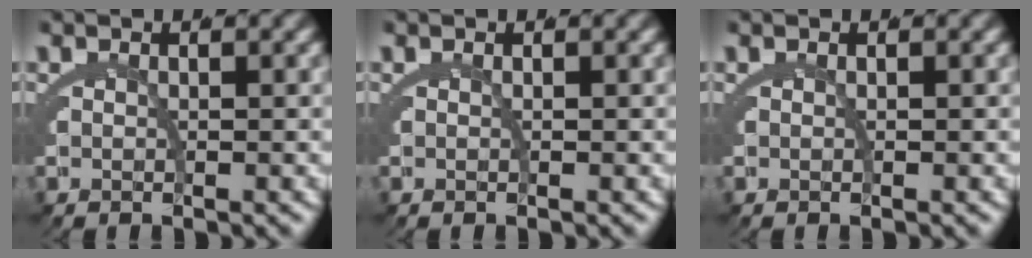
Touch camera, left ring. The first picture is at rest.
{"total": 0.0}
{"total": 0.0}